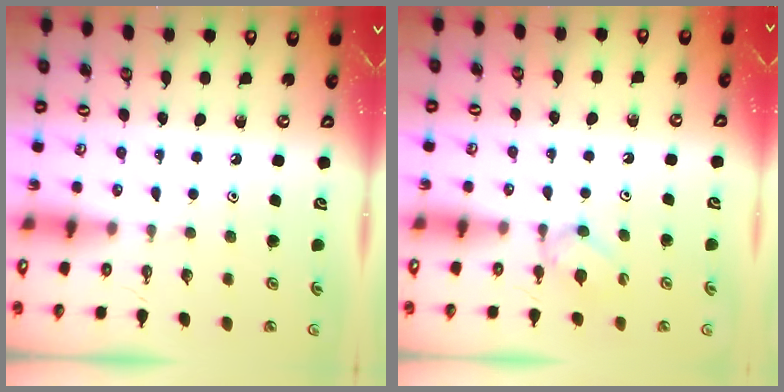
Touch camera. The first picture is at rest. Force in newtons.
{"total": 5.4, "press": 5.3, "slide": 0.7}